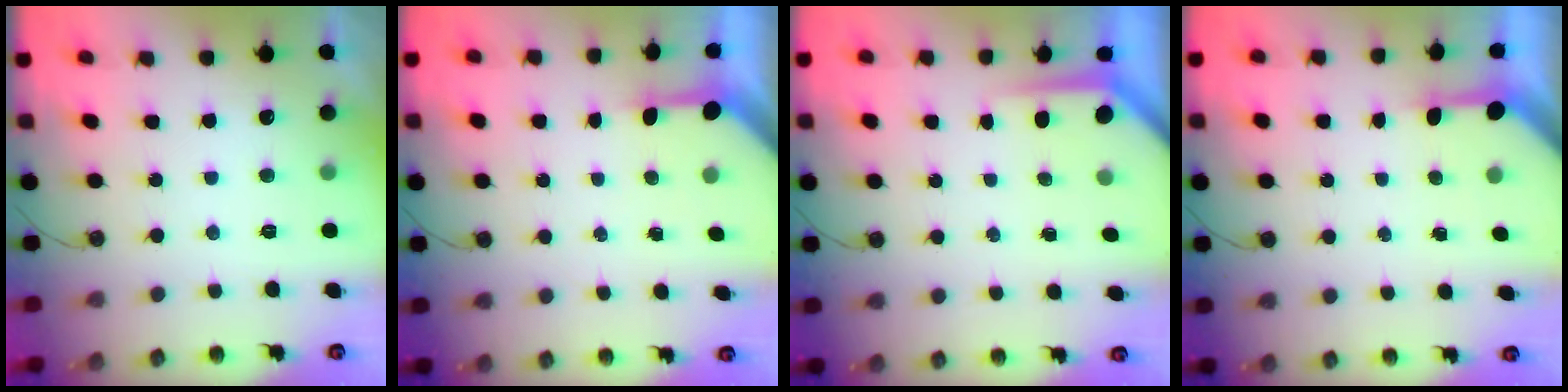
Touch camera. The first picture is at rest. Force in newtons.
{"total": 3.1, "press": 3.1, "slide": 0.2}
{"total": 3.9, "press": 3.9, "slide": 0.2}
{"total": 3.3, "press": 3.2, "slide": 0.3}